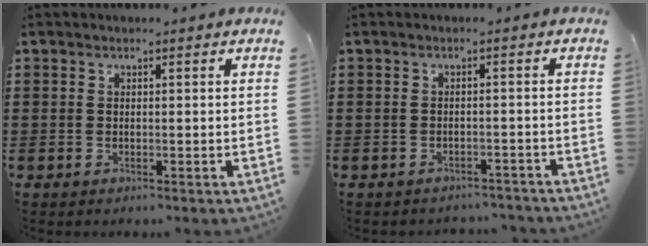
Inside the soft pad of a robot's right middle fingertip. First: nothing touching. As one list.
[{"total": 1.7, "force": [-1.6, 0.2, 0.0], "torque": [-0.008, -0.001, -0.035]}]